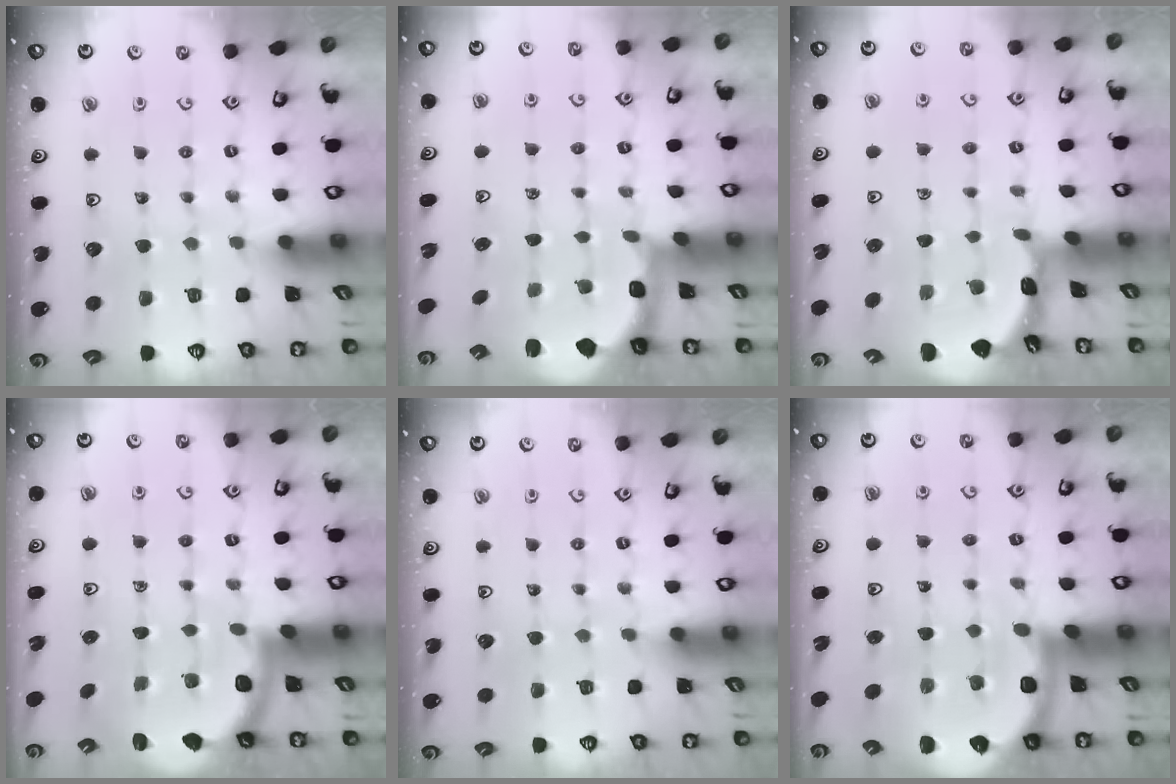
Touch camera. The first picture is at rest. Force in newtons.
{"total": 2.2, "press": 1.5, "slide": 1.6}
{"total": 1.6, "press": 1.6, "slide": 0.2}
{"total": 2.5, "press": 2.5, "slide": 0.6}
{"total": 0.0}
{"total": 6.5, "press": 6.1, "slide": 2.4}